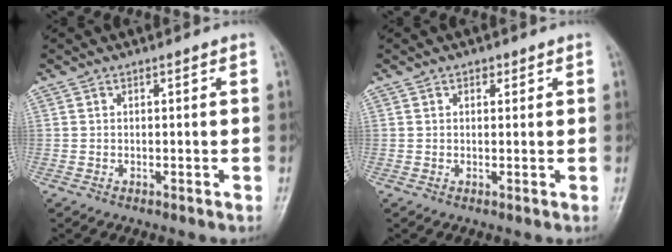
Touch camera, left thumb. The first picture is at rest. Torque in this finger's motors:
{"motor_torque": [-0.50, 0.13, -0.03, 0.13, -0.03]}